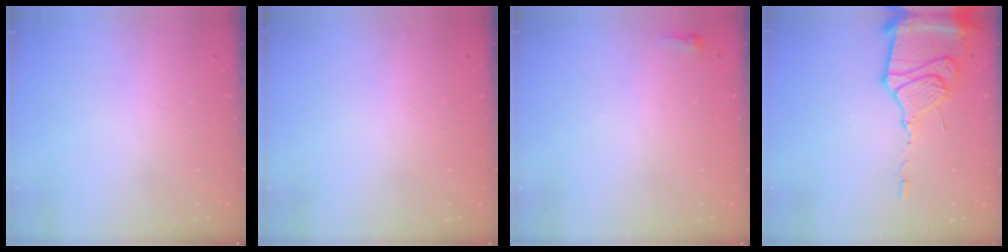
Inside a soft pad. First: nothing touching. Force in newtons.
{"total": 0.0}
{"total": 2.4, "press": 2.4, "slide": 0.6}
{"total": 16.9, "press": 16.8, "slide": 1.8}